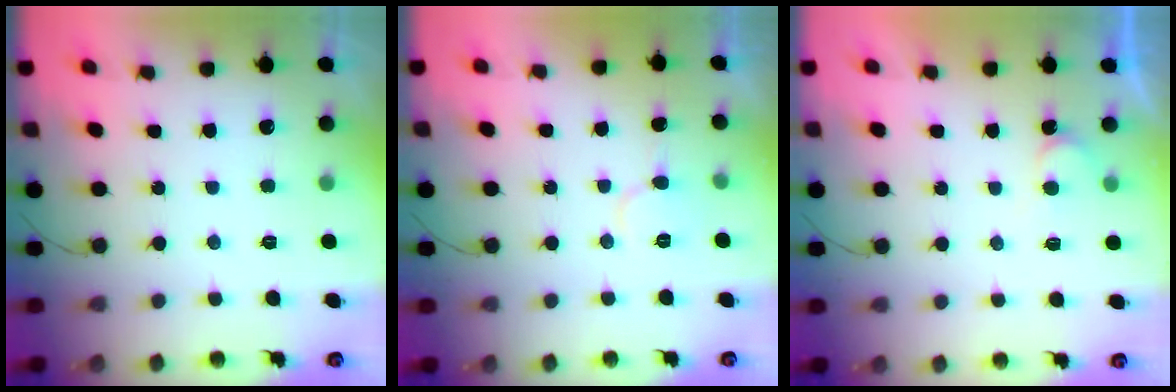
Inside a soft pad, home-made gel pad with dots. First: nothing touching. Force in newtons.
{"total": 5.5, "press": 5.5, "slide": 0.5}
{"total": 3.8, "press": 3.8, "slide": 0.3}